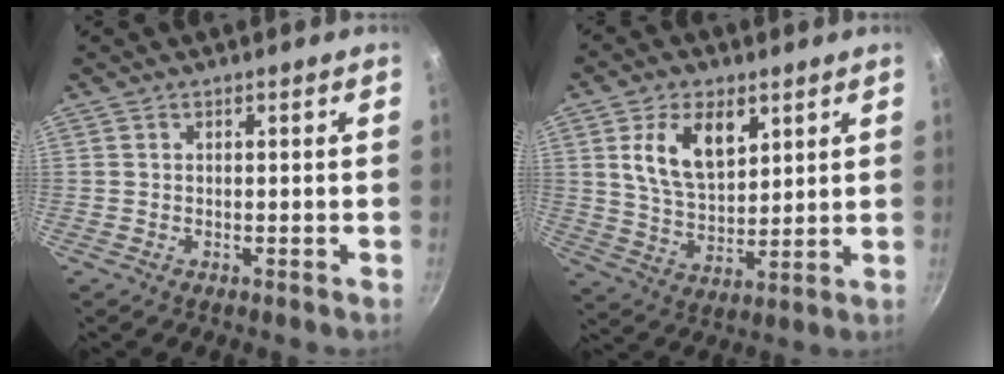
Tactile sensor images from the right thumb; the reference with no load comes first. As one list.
[{"total": 11.9, "force": [4.7, 7.0, 8.4], "torque": [-0.129, -0.022, 0.089]}]